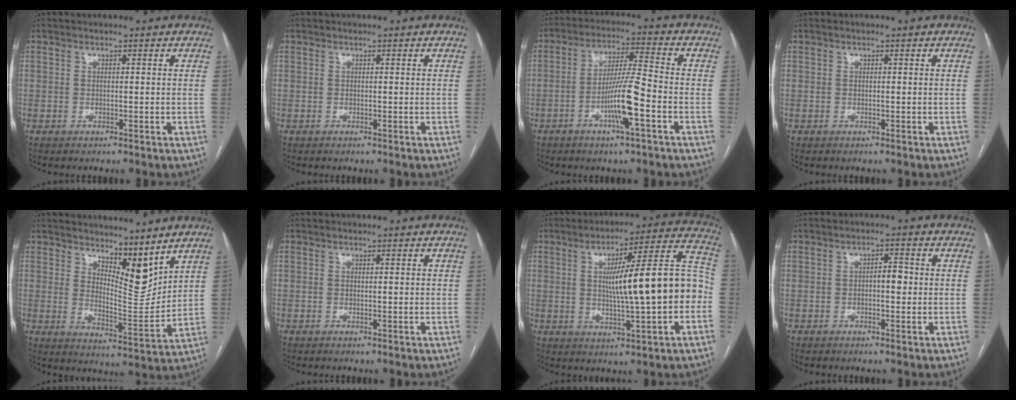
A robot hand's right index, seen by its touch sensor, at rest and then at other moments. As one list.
[{"total": 0.0}, {"total": 9.2, "force": [-3.4, 0.3, 8.5], "torque": [-0.162, 0.001, -0.063]}, {"total": 0.0}, {"total": 9.0, "force": [7.0, 2.5, 5.2], "torque": [-0.086, -0.018, 0.127]}, {"total": 0.7, "force": [0.2, 0.1, 0.7], "torque": [-0.014, 0.002, 0.001]}, {"total": 17.0, "force": [-0.8, 1.8, 16.9], "torque": [-0.248, 0.033, -0.011]}, {"total": 2.7, "force": [-0.1, 1.1, 2.4], "torque": [-0.036, 0.009, -0.004]}]